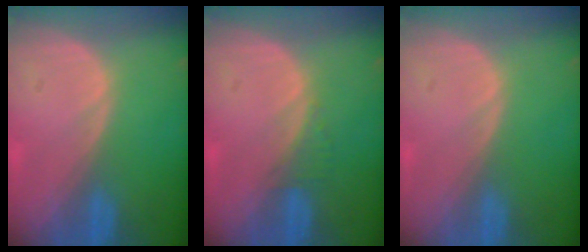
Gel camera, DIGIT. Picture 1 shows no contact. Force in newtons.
{"total": 1.3, "press": 1.2, "slide": 0.4}
{"total": 0.0}